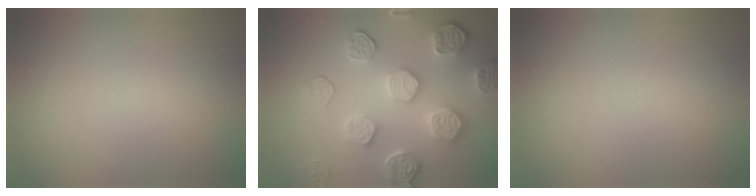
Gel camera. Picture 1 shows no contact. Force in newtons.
{"total": 6.4, "press": 5.4, "slide": 3.4}
{"total": 0.0}